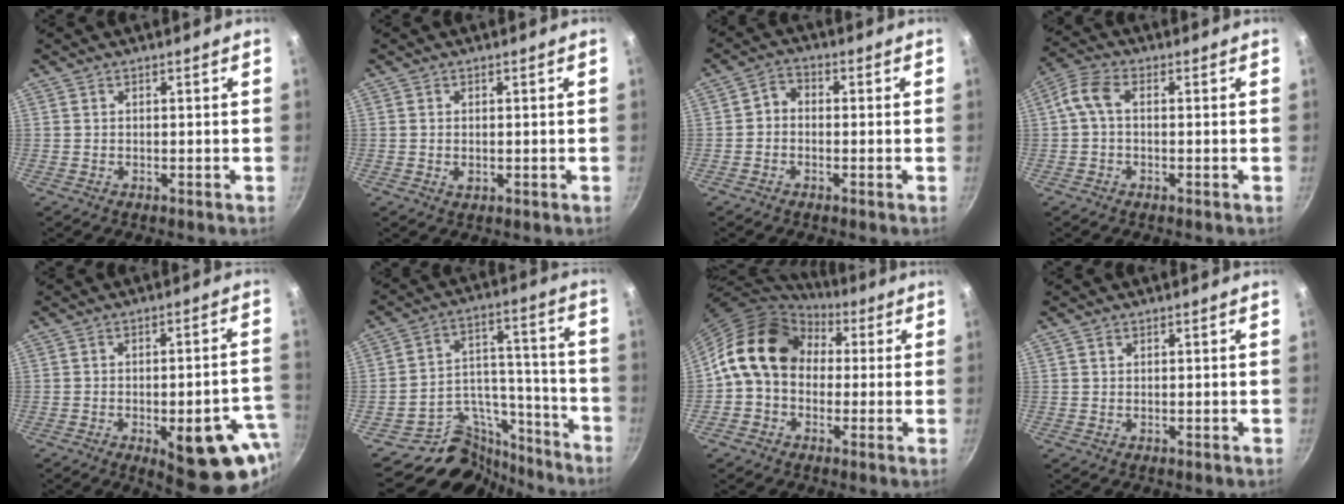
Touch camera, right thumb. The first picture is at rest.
{"total": 1.3, "force": [0.0, 0.8, 1.0], "torque": [-0.016, -0.001, 0.000]}
{"total": 3.1, "force": [-0.6, 2.5, 1.8], "torque": [-0.027, 0.016, -0.023]}
{"total": 4.9, "force": [0.0, 2.7, 4.0], "torque": [-0.099, 0.021, -0.010]}
{"total": 17.6, "force": [-6.5, 7.2, 14.6], "torque": [-0.126, 0.016, -0.075]}
{"total": 16.1, "force": [-12.3, 9.6, 4.1], "torque": [-0.001, 0.124, -0.194]}
{"total": 14.5, "force": [2.6, 11.4, 8.5], "torque": [-0.115, 0.031, 0.027]}
{"total": 0.9, "force": [0.5, 0.7, 0.3], "torque": [-0.004, 0.001, 0.008]}